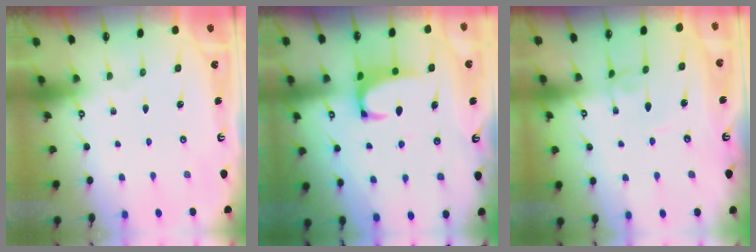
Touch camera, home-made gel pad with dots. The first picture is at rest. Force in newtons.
{"total": 2.5, "press": 2.4, "slide": 0.8}
{"total": 1.5, "press": 1.4, "slide": 0.3}